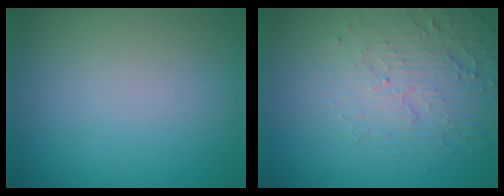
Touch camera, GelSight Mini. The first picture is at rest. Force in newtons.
{"total": 5.0, "press": 3.3, "slide": 3.7}